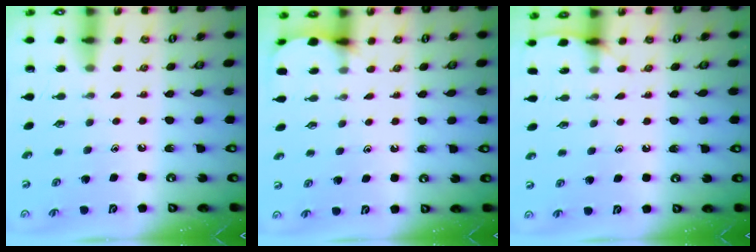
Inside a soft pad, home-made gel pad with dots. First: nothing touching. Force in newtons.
{"total": 5.0, "press": 5.0, "slide": 0.4}
{"total": 6.8, "press": 6.8, "slide": 0.7}